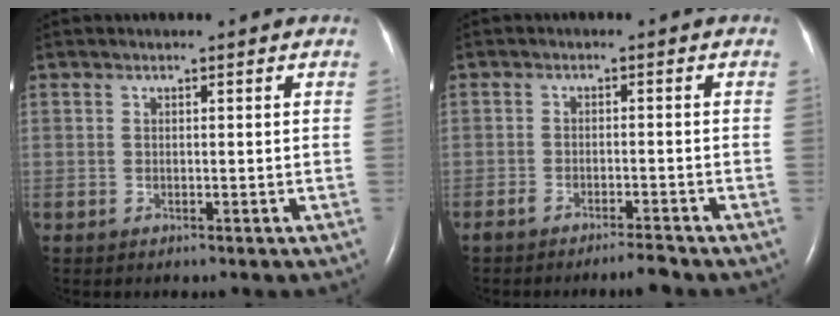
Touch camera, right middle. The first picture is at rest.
{"total": 2.8, "force": [-2.5, -0.1, 1.2], "torque": [-0.025, -0.005, -0.045]}